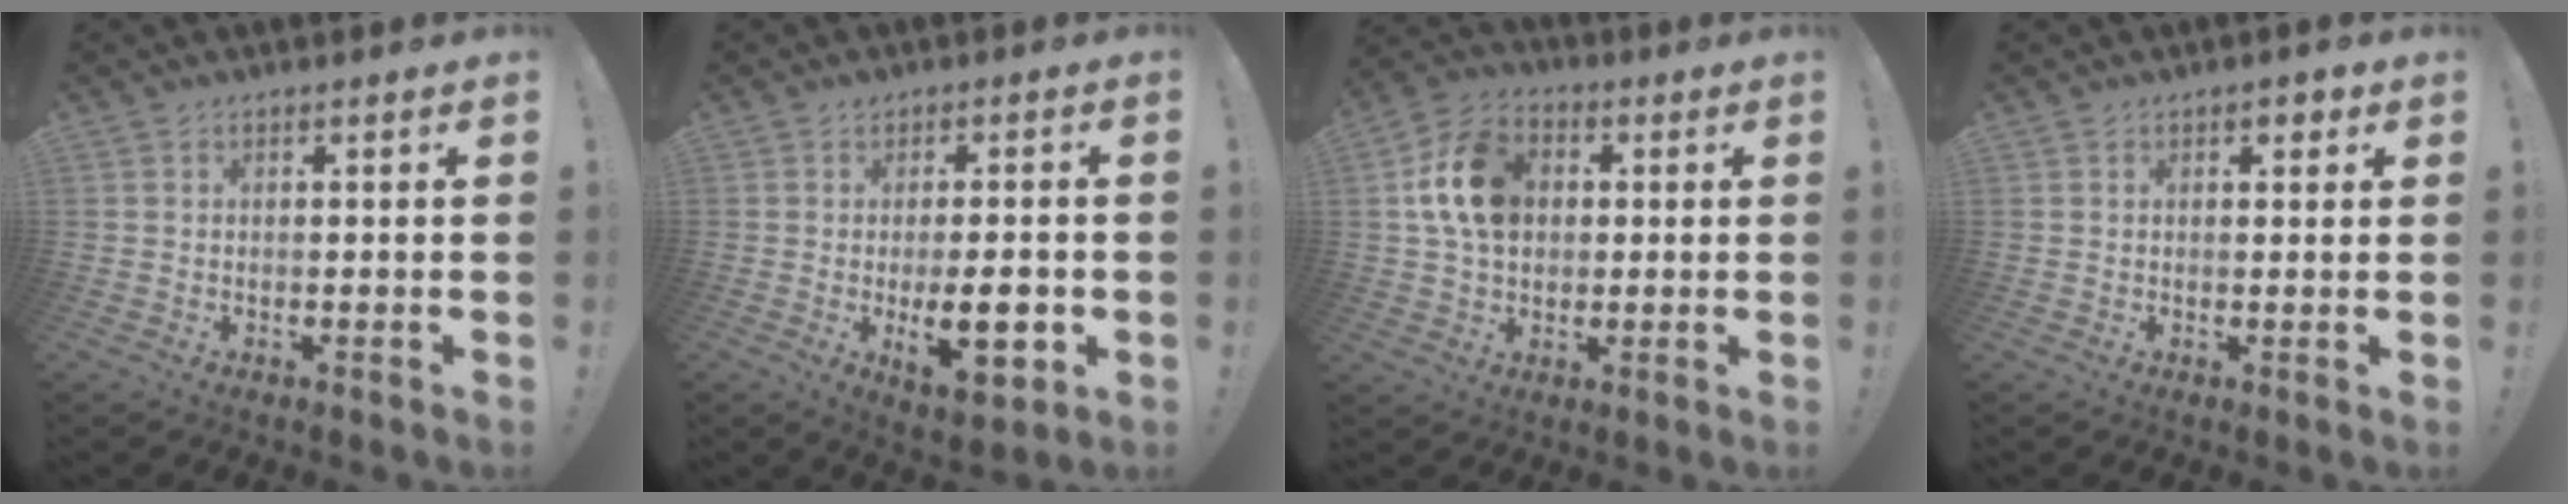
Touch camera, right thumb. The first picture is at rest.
{"total": 11.4, "force": [-2.2, 4.3, 10.3], "torque": [-0.155, -0.005, -0.035]}
{"total": 15.0, "force": [2.9, 11.2, 9.5], "torque": [-0.155, 0.005, 0.059]}
{"total": 2.0, "force": [0.8, 1.3, 1.2], "torque": [-0.002, -0.006, 0.008]}